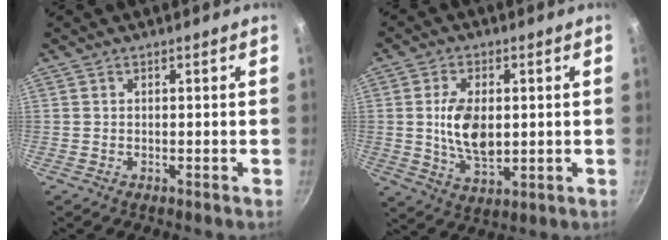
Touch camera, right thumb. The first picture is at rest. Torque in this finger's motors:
{"motor_torque": [1.61, 1.28, 1.11, -0.38, 0.12]}